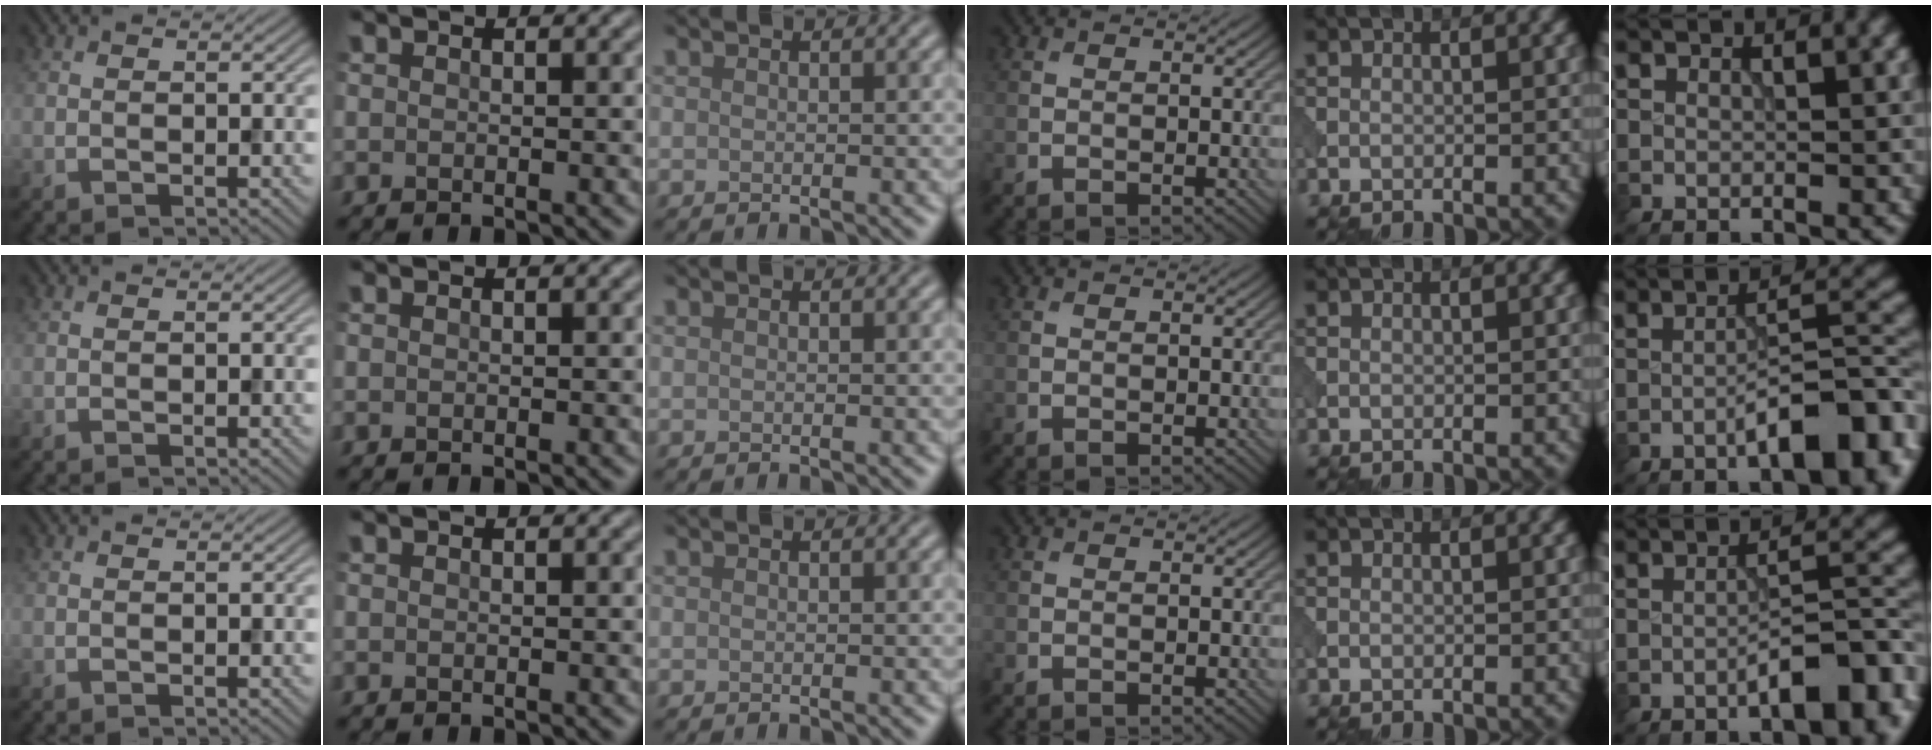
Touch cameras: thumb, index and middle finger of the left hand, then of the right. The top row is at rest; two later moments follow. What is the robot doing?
{"motion": "pour", "object": "beaker"}